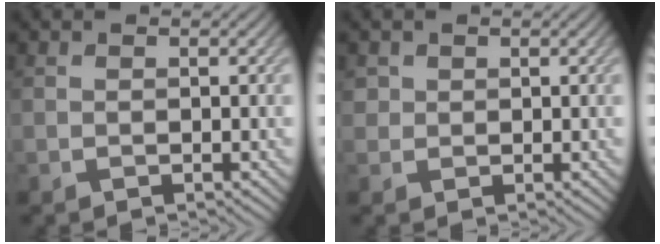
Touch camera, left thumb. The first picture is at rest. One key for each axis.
{"total": 1.4, "fx": 0.6, "fy": 1.3, "fz": 0.1, "tx": -0.004, "ty": -0.004, "tz": 0.010}